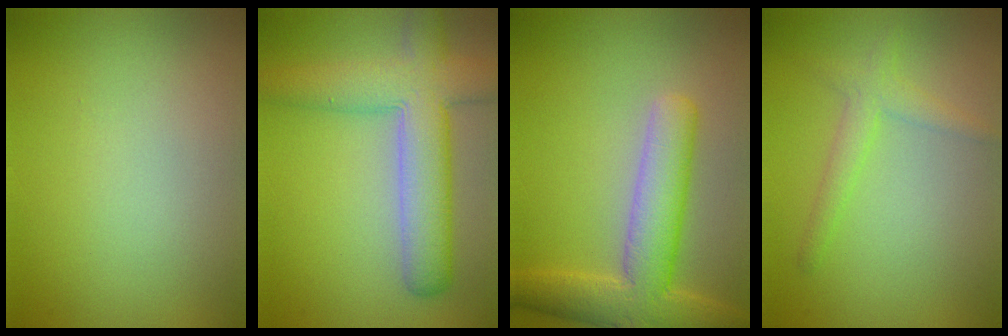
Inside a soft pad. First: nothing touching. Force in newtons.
{"total": 7.3, "press": 7.3, "slide": 0.4}
{"total": 6.7, "press": 6.7, "slide": 0.4}
{"total": 2.2, "press": 2.2, "slide": 0.1}